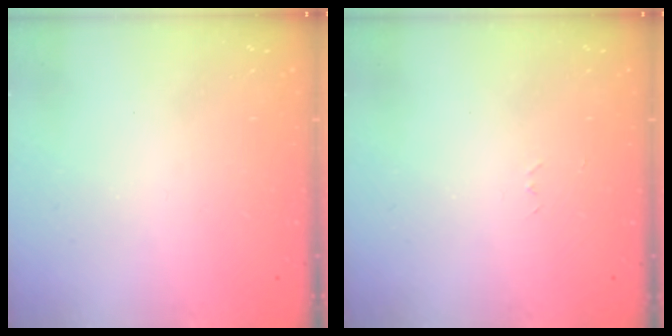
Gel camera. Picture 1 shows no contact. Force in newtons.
{"total": 2.6, "press": 2.6, "slide": 0.4}